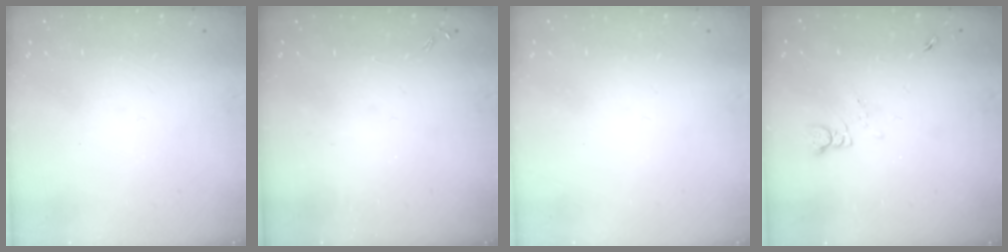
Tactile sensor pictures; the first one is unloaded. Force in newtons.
{"total": 0.0}
{"total": 0.0}
{"total": 1.3, "press": 1.2, "slide": 0.1}